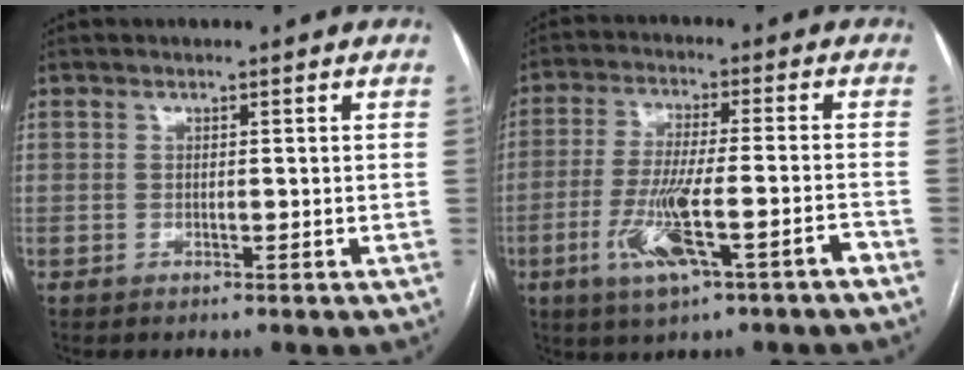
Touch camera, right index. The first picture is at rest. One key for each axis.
{"total": 10.7, "fx": -5.0, "fy": 1.2, "fz": 9.4, "tx": -0.179, "ty": -0.006, "tz": -0.084}